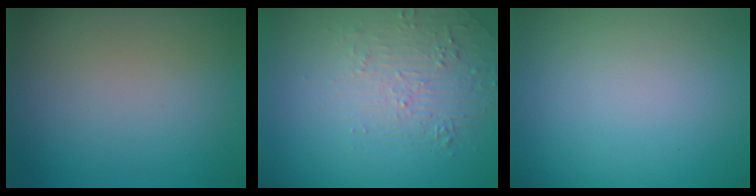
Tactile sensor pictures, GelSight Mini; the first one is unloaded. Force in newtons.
{"total": 2.2, "press": 1.3, "slide": 1.8}
{"total": 0.0}